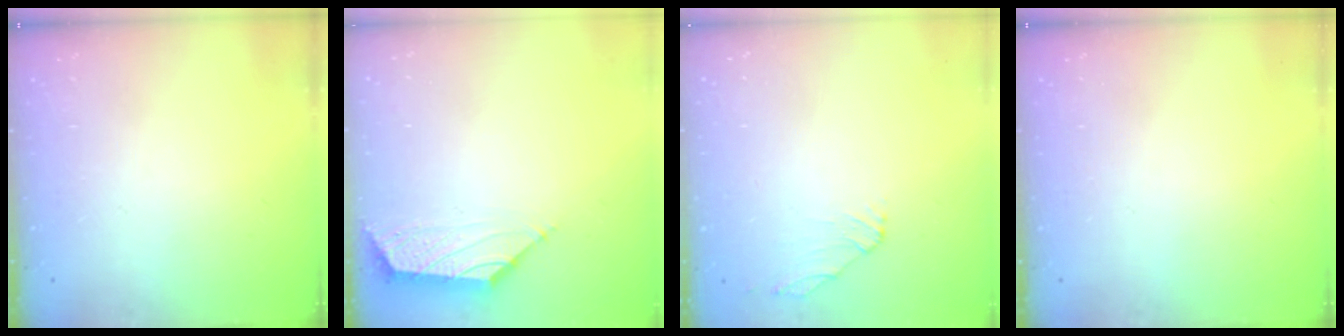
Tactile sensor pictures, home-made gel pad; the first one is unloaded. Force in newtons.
{"total": 0.8, "press": 0.5, "slide": 0.6}
{"total": 0.6, "press": 0.5, "slide": 0.3}
{"total": 0.0}